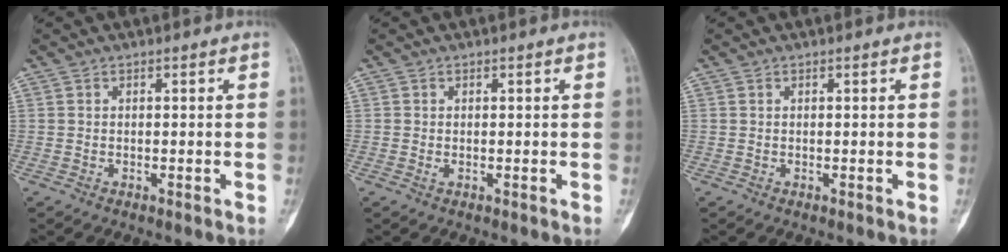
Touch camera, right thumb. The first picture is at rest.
{"total": 0.5, "force": [-0.1, 0.3, 0.4], "torque": [-0.012, -0.001, -0.002]}
{"total": 0.0}